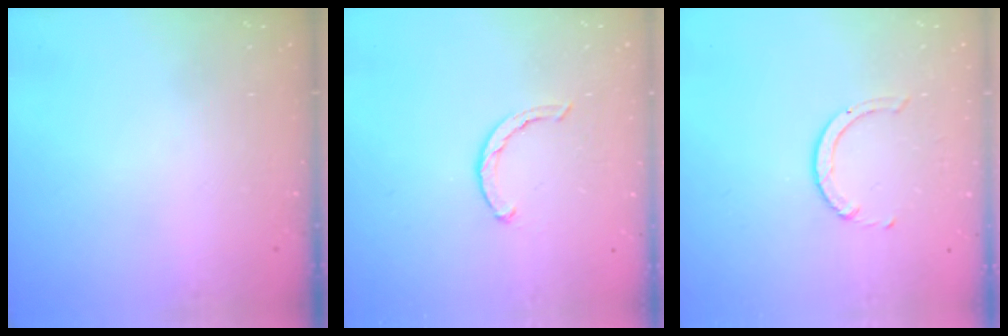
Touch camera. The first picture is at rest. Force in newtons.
{"total": 2.7, "press": 2.7, "slide": 0.4}
{"total": 2.3, "press": 2.3, "slide": 0.3}